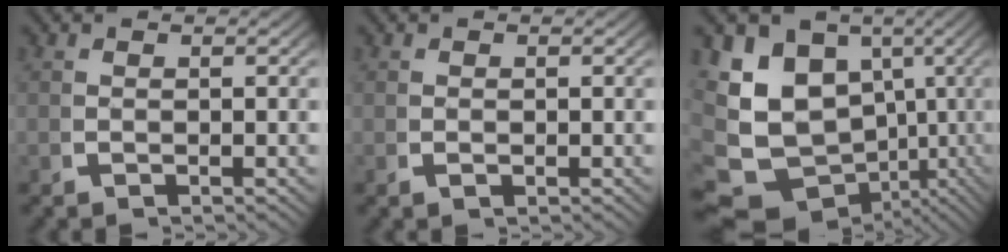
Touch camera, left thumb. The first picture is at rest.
{"total": 0.5, "force": [0.0, 0.4, 0.4], "torque": [-0.008, -0.002, 0.001]}
{"total": 18.6, "force": [-2.5, 14.9, 10.8], "torque": [-0.226, -0.078, -0.016]}